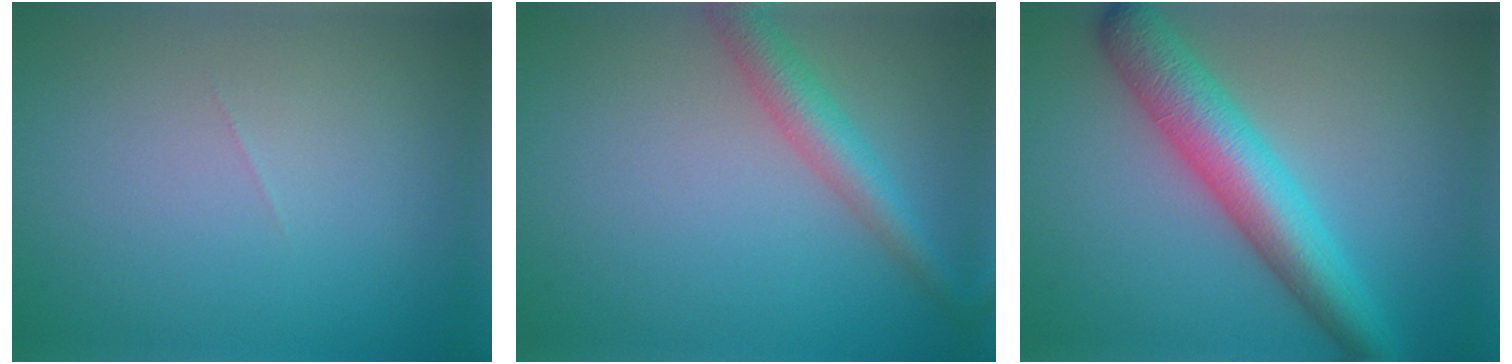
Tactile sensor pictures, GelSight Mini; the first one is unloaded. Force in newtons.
{"total": 3.6, "press": 3.6, "slide": 0.1}
{"total": 7.1, "press": 7.1, "slide": 0.2}